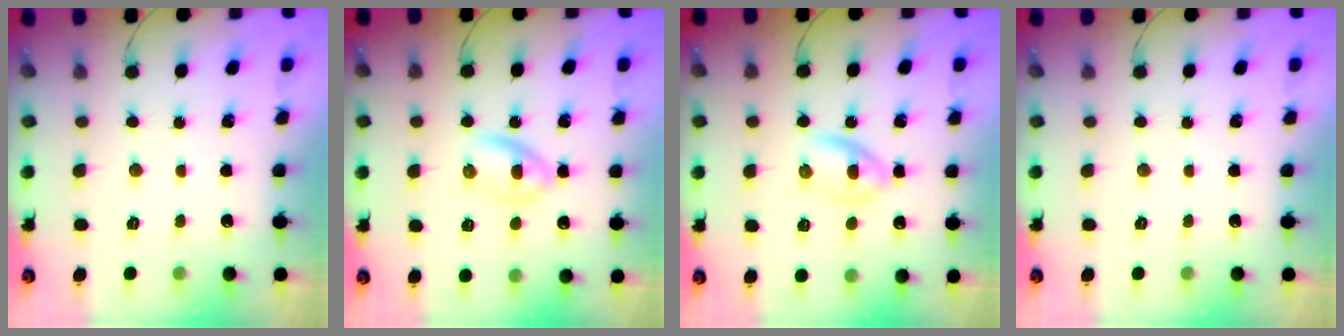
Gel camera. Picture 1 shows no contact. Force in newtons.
{"total": 3.0, "press": 2.7, "slide": 1.4}
{"total": 3.0, "press": 2.7, "slide": 1.4}
{"total": 0.0}